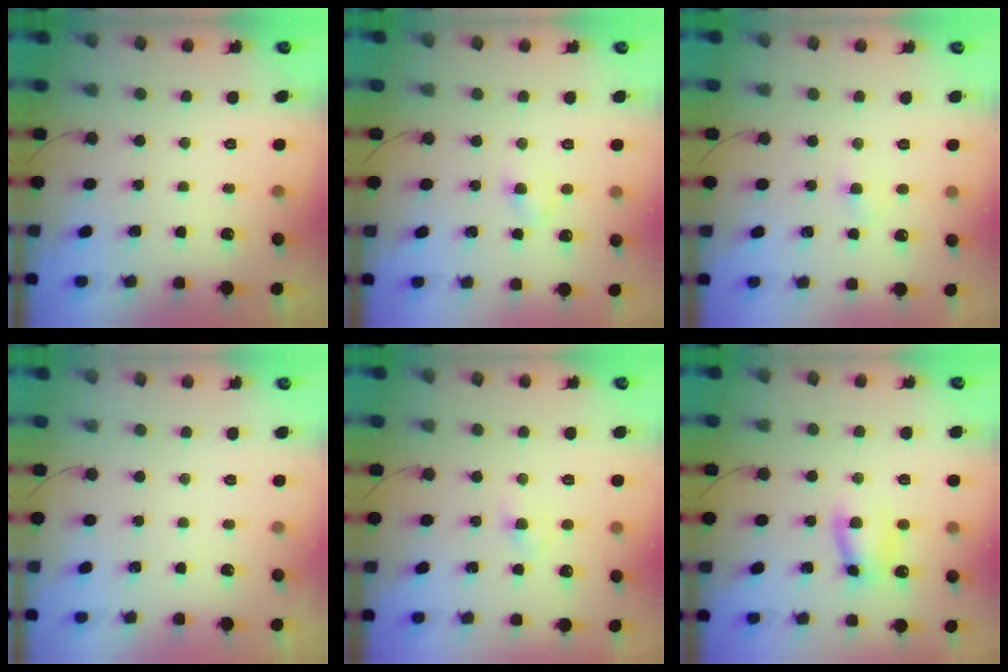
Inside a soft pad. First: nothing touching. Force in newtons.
{"total": 2.8, "press": 2.5, "slide": 1.2}
{"total": 2.1, "press": 2.0, "slide": 0.9}
{"total": 0.0}
{"total": 2.6, "press": 2.4, "slide": 1.1}
{"total": 7.9, "press": 7.9, "slide": 0.5}